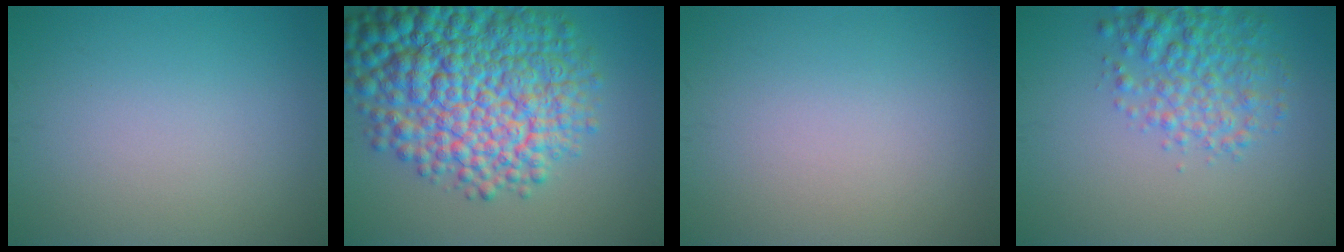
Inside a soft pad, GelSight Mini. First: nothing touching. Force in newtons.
{"total": 13.8, "press": 13.7, "slide": 0.3}
{"total": 0.0}
{"total": 4.4, "press": 4.4, "slide": 0.2}